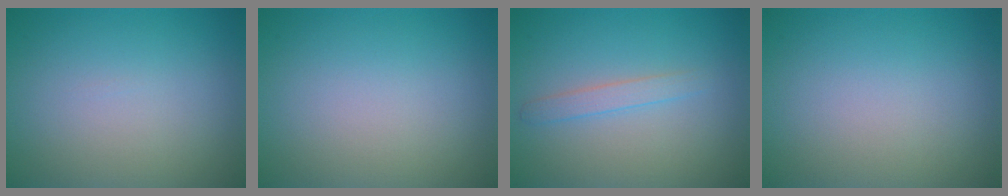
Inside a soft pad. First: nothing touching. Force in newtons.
{"total": 0.0}
{"total": 1.5, "press": 1.4, "slide": 0.1}
{"total": 0.0}